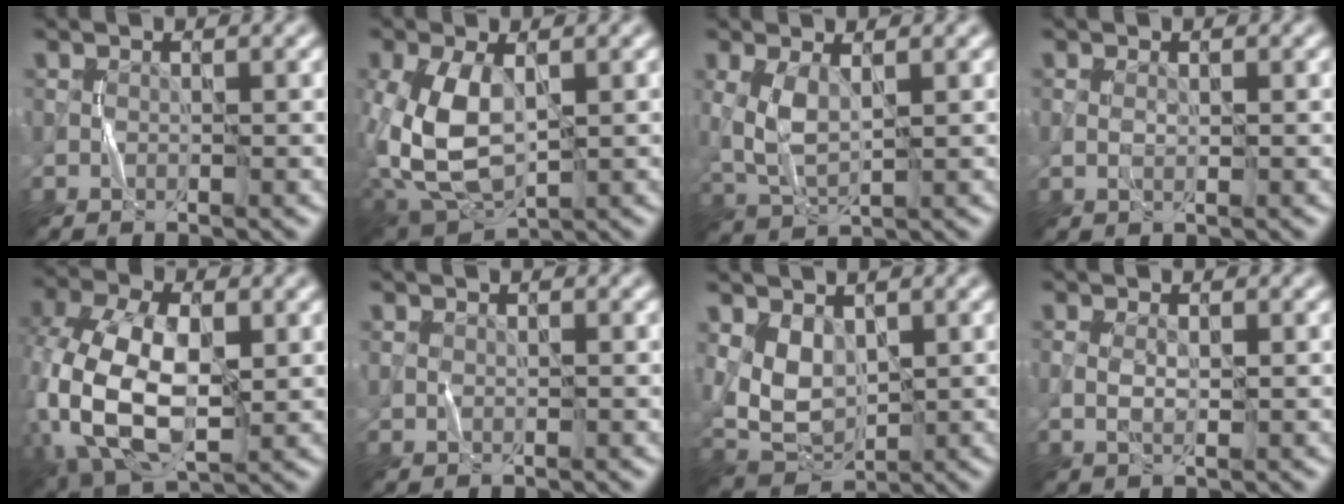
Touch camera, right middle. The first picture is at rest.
{"total": 9.2, "force": [0.1, 5.5, 7.4], "torque": [-0.184, -0.009, 0.010]}
{"total": 3.9, "force": [0.9, 1.7, 3.4], "torque": [-0.082, -0.002, 0.024]}
{"total": 1.1, "force": [0.0, 0.6, 1.0], "torque": [-0.020, -0.001, 0.001]}
{"total": 13.0, "force": [-1.0, 7.8, 10.3], "torque": [-0.233, -0.007, -0.019]}
{"total": 1.0, "force": [0.3, 0.7, 0.6], "torque": [-0.012, -0.002, 0.008]}
{"total": 4.6, "force": [1.3, 3.1, 3.2], "torque": [-0.066, -0.013, 0.033]}
{"total": 1.8, "force": [0.2, 0.9, 1.5], "torque": [-0.036, 0.000, 0.004]}